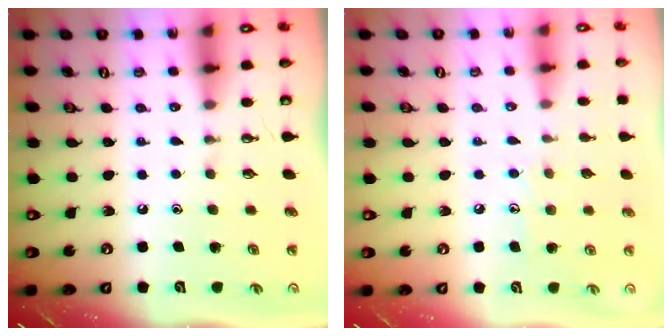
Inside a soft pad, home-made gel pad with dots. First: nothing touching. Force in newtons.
{"total": 5.4, "press": 5.4, "slide": 0.5}